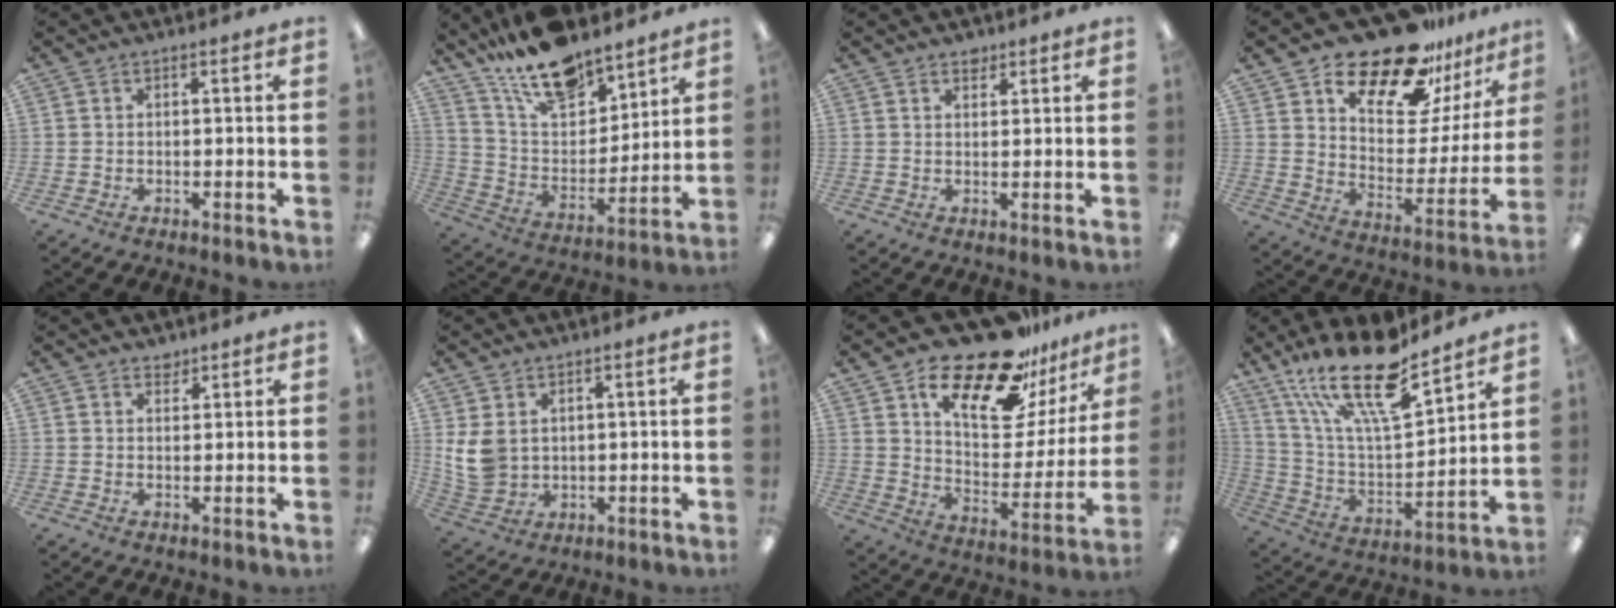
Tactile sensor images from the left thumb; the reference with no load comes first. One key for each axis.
{"total": 18.0, "fx": 14.3, "fy": 7.7, "fz": 7.8, "tx": -0.155, "ty": -0.086, "tz": 0.258}
{"total": 2.2, "fx": 1.9, "fy": 1.1, "fz": 0.4, "tx": 0.007, "ty": -0.011, "tz": 0.032}
{"total": 21.3, "fx": 17.2, "fy": 8.5, "fz": 9.1, "tx": -0.150, "ty": -0.120, "tz": 0.300}
{"total": 2.2, "fx": 2.0, "fy": 0.9, "fz": 0.1, "tx": 0.013, "ty": -0.015, "tz": 0.034}
{"total": 7.1, "fx": 2.7, "fy": 5.5, "fz": 3.6, "tx": -0.095, "ty": -0.002, "tz": 0.055}
{"total": 23.7, "fx": 17.6, "fy": 9.1, "fz": 13.1, "tx": -0.209, "ty": -0.111, "tz": 0.299}
{"total": 21.9, "fx": 16.0, "fy": 6.1, "fz": 13.6, "tx": -0.259, "ty": -0.105, "tz": 0.275}